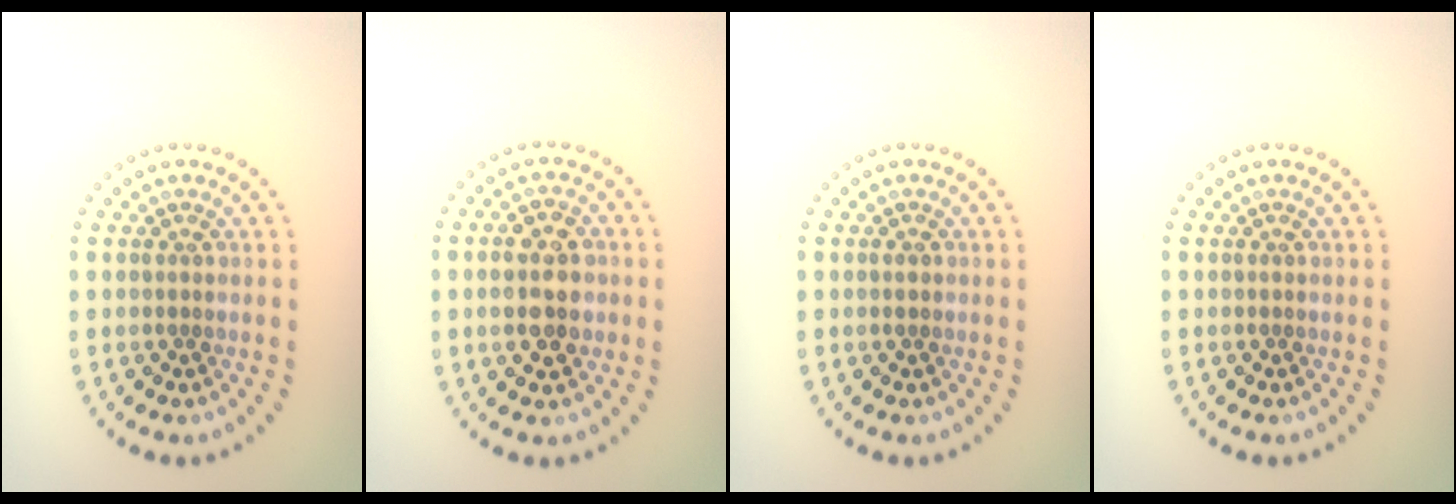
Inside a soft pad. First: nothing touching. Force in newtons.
{"total": 4.3, "press": 4.3, "slide": 0.5}
{"total": 0.8, "press": 0.8, "slide": 0.2}
{"total": 0.0}